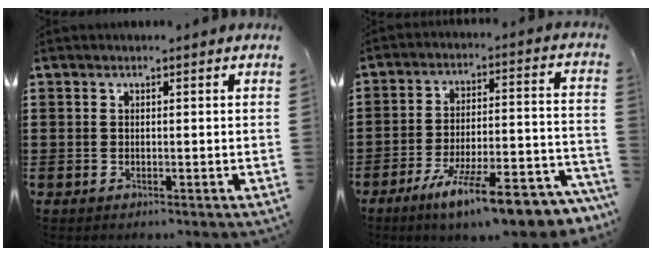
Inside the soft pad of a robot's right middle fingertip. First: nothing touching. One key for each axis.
{"total": 12.8, "fx": -9.6, "fy": 1.6, "fz": 8.2, "tx": -0.132, "ty": 0.023, "tz": -0.169}